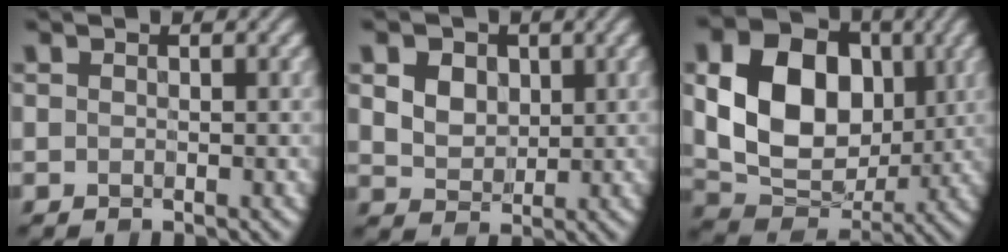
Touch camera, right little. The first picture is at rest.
{"total": 5.2, "force": [1.9, 4.1, 2.7], "torque": [-0.072, 0.013, 0.030]}
{"total": 11.2, "force": [1.0, 8.1, 7.6], "torque": [-0.143, -0.002, 0.014]}